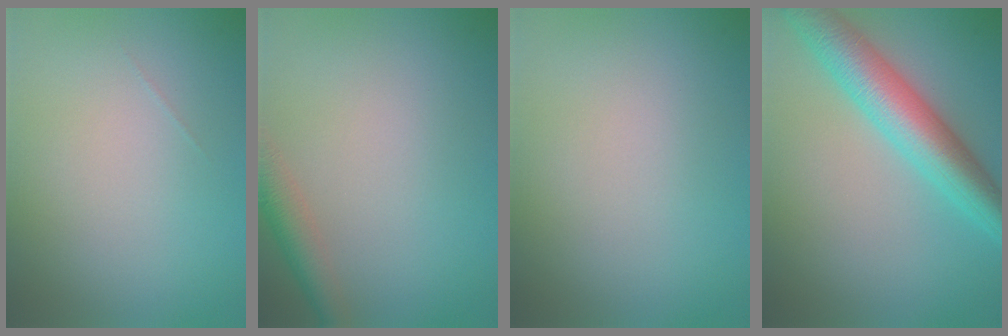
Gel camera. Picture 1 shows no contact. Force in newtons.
{"total": 2.9, "press": 2.9, "slide": 0.2}
{"total": 0.0}
{"total": 6.7, "press": 6.7, "slide": 0.0}